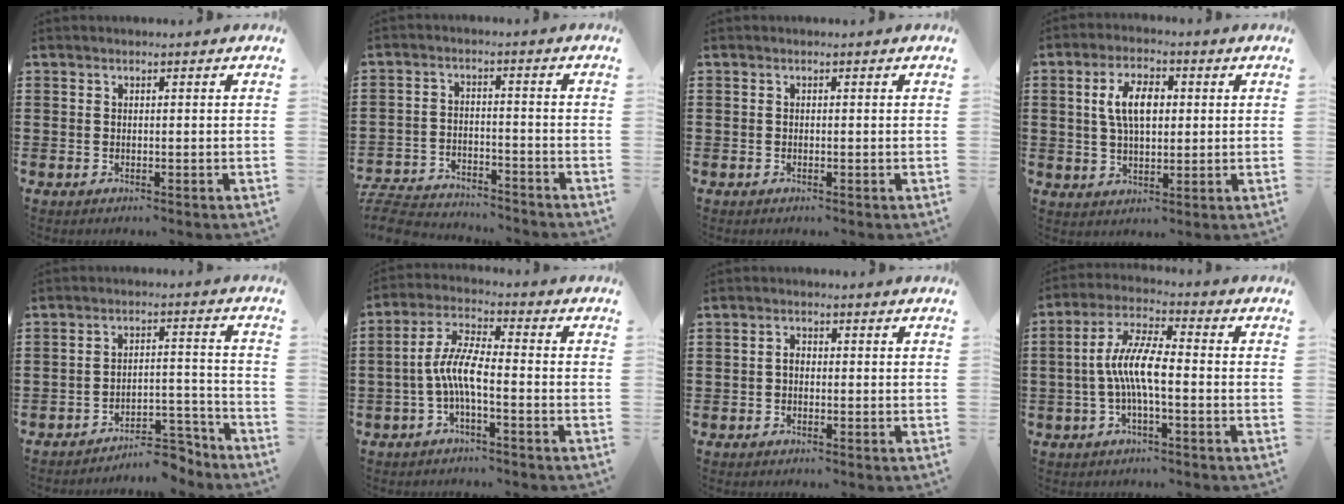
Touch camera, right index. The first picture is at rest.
{"total": 5.4, "force": [-5.3, 0.7, 0.7], "torque": [-0.032, 0.002, -0.112]}
{"total": 0.0}
{"total": 6.8, "force": [1.3, 3.5, 5.7], "torque": [-0.120, 0.014, 0.020]}
{"total": 6.9, "force": [-6.3, 1.6, 2.3], "torque": [-0.029, 0.022, -0.118]}
{"total": 6.5, "force": [-2.1, 1.4, 5.9], "torque": [-0.140, -0.008, -0.046]}
{"total": 1.5, "force": [-0.3, 0.9, 1.2], "torque": [-0.024, 0.002, -0.006]}
{"total": 7.6, "force": [-1.3, 1.9, 7.3], "torque": [-0.162, -0.007, -0.032]}